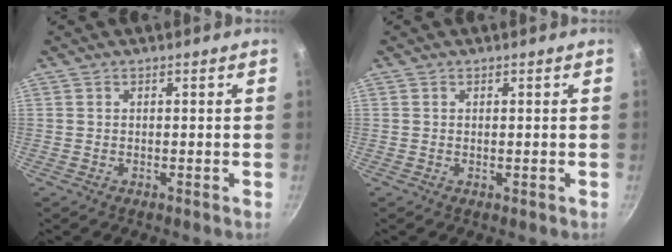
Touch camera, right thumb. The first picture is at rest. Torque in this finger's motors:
{"motor_torque": [0.23, 0.05, -0.22, -0.05, 0.02]}